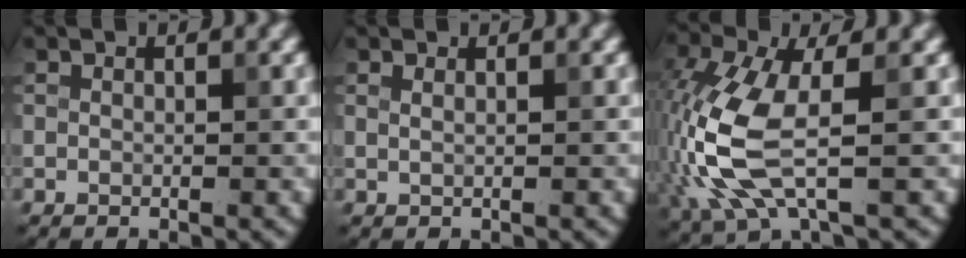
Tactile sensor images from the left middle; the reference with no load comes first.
{"total": 1.0, "force": [0.6, 0.5, 0.6], "torque": [-0.008, -0.004, 0.000]}
{"total": 7.5, "force": [-1.4, 3.0, 6.7], "torque": [-0.188, -0.004, -0.023]}